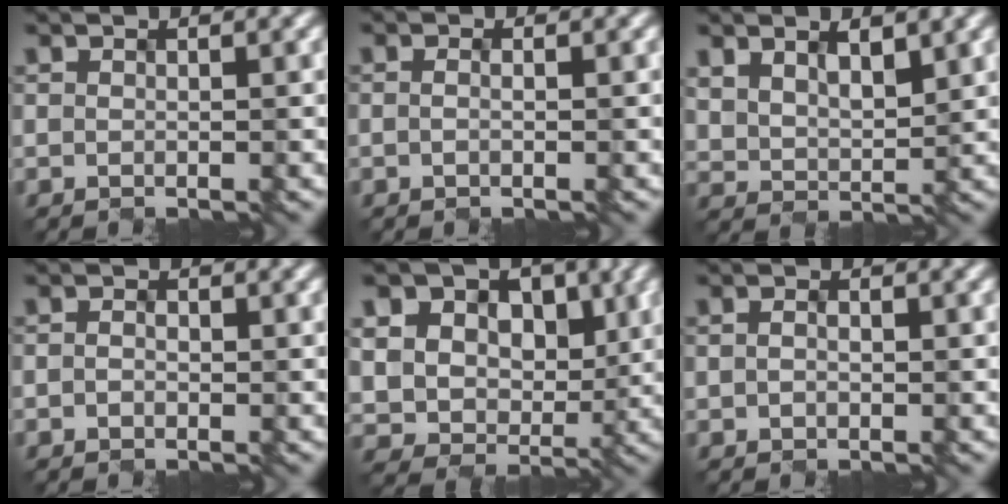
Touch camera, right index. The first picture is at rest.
{"total": 0.7, "force": [-0.1, 0.3, 0.6], "torque": [-0.003, -0.005, -0.005]}
{"total": 3.8, "force": [2.0, 2.2, 2.5], "torque": [-0.054, -0.004, 0.034]}
{"total": 1.9, "force": [-0.1, 1.5, 1.1], "torque": [-0.008, 0.006, -0.013]}
{"total": 12.2, "force": [3.9, 9.7, 6.3], "torque": [-0.120, 0.023, 0.067]}
{"total": 1.7, "force": [0.0, 1.3, 1.1], "torque": [-0.018, 0.001, -0.001]}